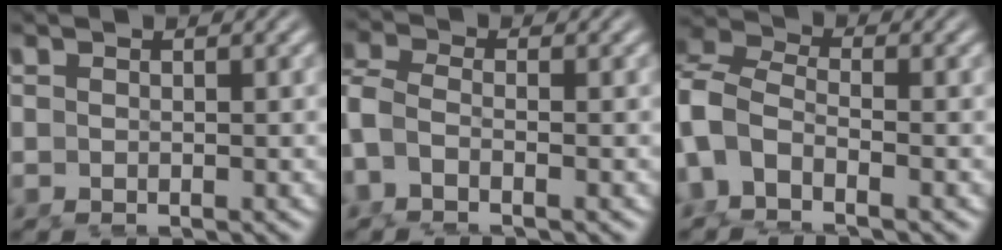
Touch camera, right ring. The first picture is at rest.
{"total": 4.5, "force": [-1.2, 3.1, 3.0], "torque": [-0.084, -0.014, -0.022]}
{"total": 8.1, "force": [-1.1, 6.8, 4.2], "torque": [-0.116, -0.015, -0.028]}